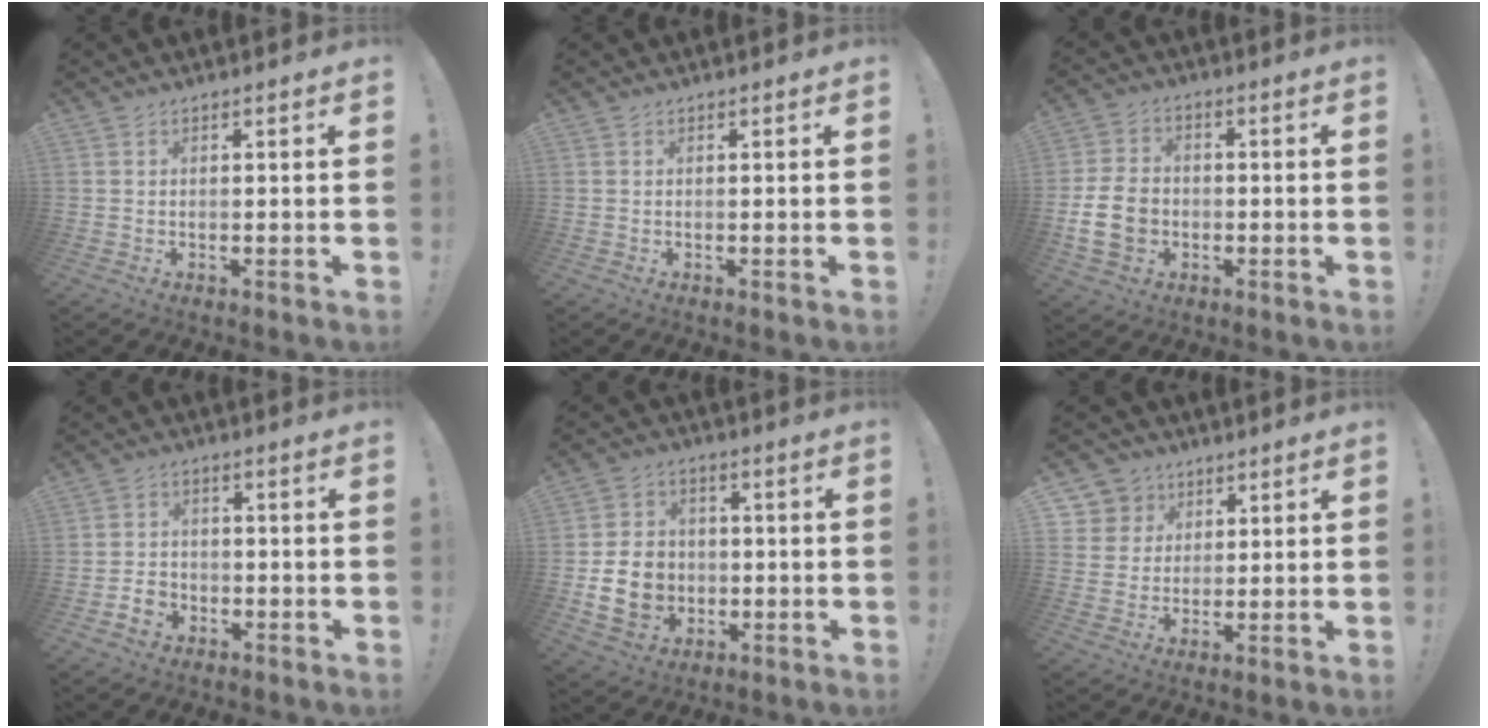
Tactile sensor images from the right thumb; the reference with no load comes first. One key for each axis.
{"total": 0.0}
{"total": 12.0, "fx": -2.7, "fy": 9.2, "fz": 7.3, "tx": -0.139, "ty": 0.018, "tz": -0.047}
{"total": 5.3, "fx": -2.6, "fy": 4.2, "fz": 2.0, "tx": -0.035, "ty": 0.013, "tz": -0.048}
{"total": 13.5, "fx": -2.2, "fy": 11.2, "fz": 7.1, "tx": -0.130, "ty": 0.017, "tz": -0.032}
{"total": 7.4, "fx": 3.2, "fy": 6.6, "fz": 0.8, "tx": -0.011, "ty": -0.024, "tz": 0.067}